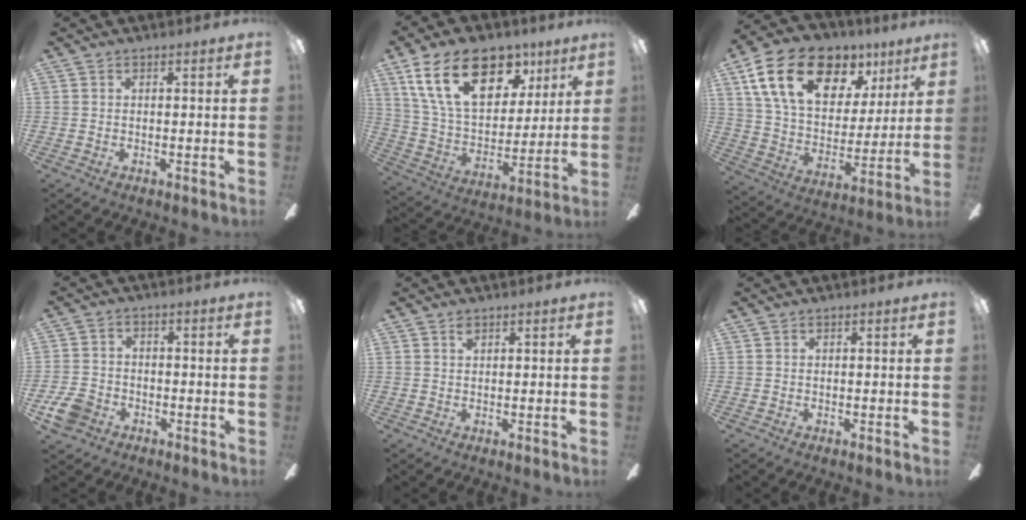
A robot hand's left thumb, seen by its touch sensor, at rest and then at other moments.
{"total": 22.7, "force": [11.7, 13.2, 14.4], "torque": [-0.258, -0.042, 0.207]}
{"total": 22.1, "force": [11.5, 13.4, 13.3], "torque": [-0.239, -0.046, 0.208]}
{"total": 6.6, "force": [-3.7, 4.7, 2.8], "torque": [-0.074, 0.020, -0.074]}
{"total": 1.1, "force": [0.8, 0.4, 0.6], "torque": [-0.015, 0.002, 0.015]}
{"total": 0.0}